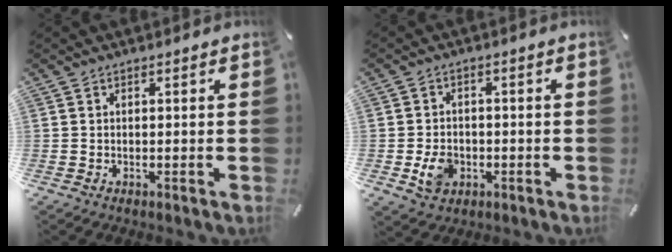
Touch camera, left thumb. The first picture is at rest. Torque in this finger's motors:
{"motor_torque": [0.48, 1.49, 0.14, -0.10, 0.12]}